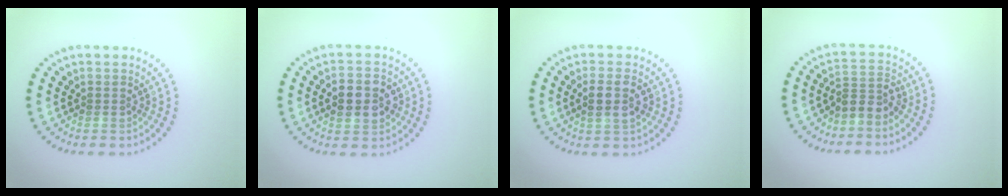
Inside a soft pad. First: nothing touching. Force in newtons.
{"total": 4.6, "press": 4.6, "slide": 0.2}
{"total": 2.6, "press": 2.4, "slide": 1.0}
{"total": 2.6, "press": 1.9, "slide": 1.7}